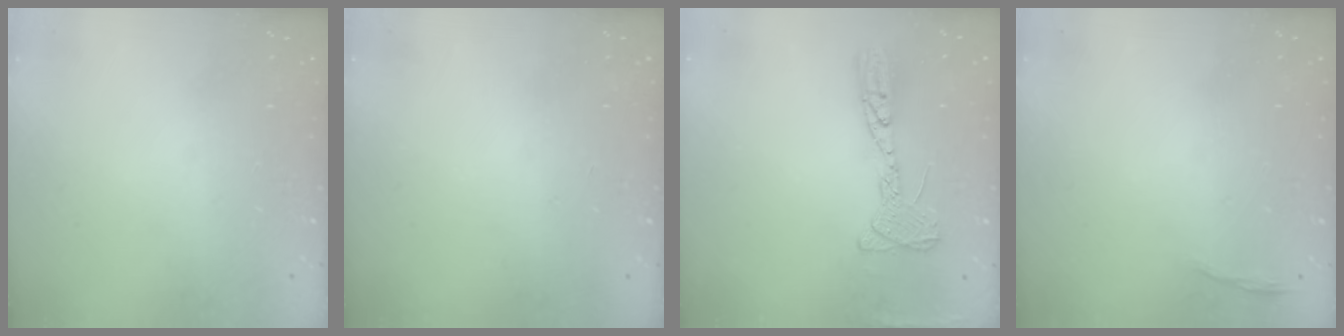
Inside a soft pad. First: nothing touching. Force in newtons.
{"total": 0.0}
{"total": 13.8, "press": 13.7, "slide": 1.3}
{"total": 3.6, "press": 3.5, "slide": 0.7}